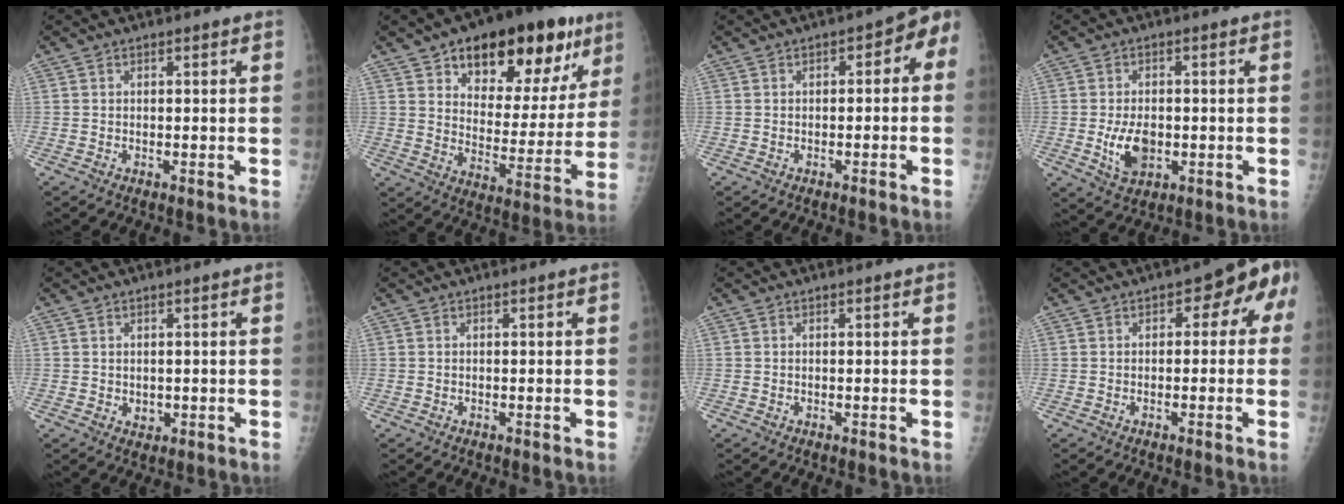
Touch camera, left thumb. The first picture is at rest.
{"total": 23.6, "force": [13.2, 11.8, 15.7], "torque": [-0.170, -0.029, 0.199]}
{"total": 4.8, "force": [-0.9, 2.8, 3.7], "torque": [-0.020, 0.031, -0.021]}
{"total": 6.7, "force": [-1.3, 4.3, 5.0], "torque": [-0.080, -0.007, -0.016]}
{"total": 1.5, "force": [0.1, 1.3, 0.7], "torque": [-0.006, -0.003, 0.008]}
{"total": 0.0}
{"total": 0.0}
{"total": 6.6, "force": [0.5, 3.8, 5.4], "torque": [-0.028, 0.026, -0.008]}